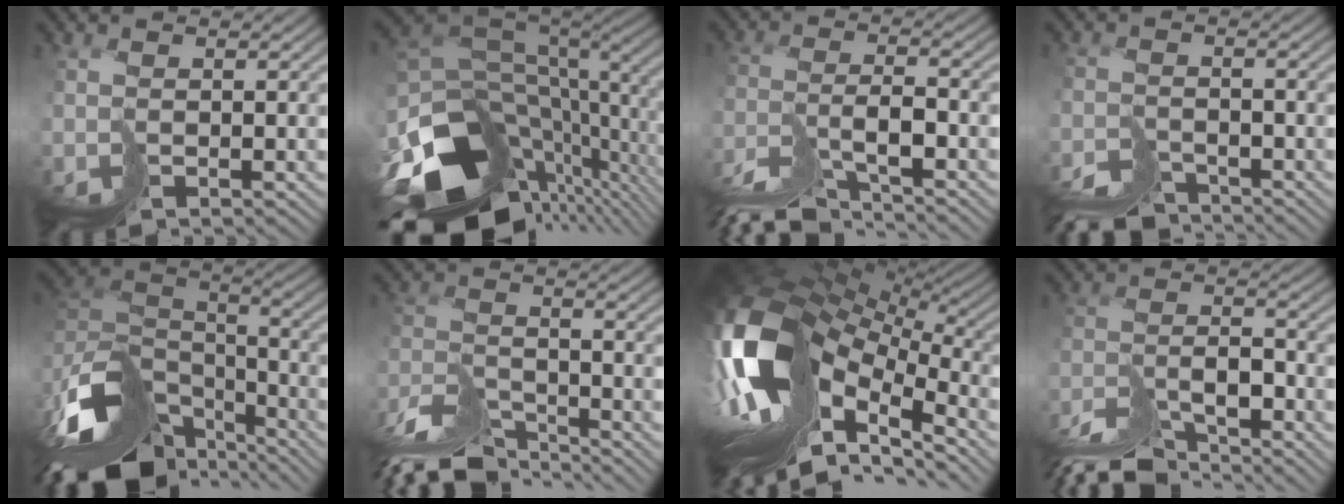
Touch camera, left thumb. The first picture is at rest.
{"total": 15.1, "force": [-3.8, 9.0, 11.5], "torque": [-0.268, -0.020, -0.048]}
{"total": 8.1, "force": [-7.3, 0.7, 3.6], "torque": [-0.063, 0.002, -0.135]}
{"total": 6.0, "force": [-5.9, 0.8, 0.8], "torque": [0.003, -0.008, -0.098]}
{"total": 15.5, "force": [-9.9, 7.1, 9.5], "torque": [-0.249, -0.021, -0.149]}
{"total": 10.0, "force": [-9.3, 1.8, 3.3], "torque": [-0.071, -0.003, -0.171]}
{"total": 17.5, "force": [-2.5, 10.2, 14.0], "torque": [-0.295, -0.018, -0.012]}
{"total": 9.2, "force": [-8.5, 1.6, 3.2], "torque": [-0.057, -0.002, -0.158]}